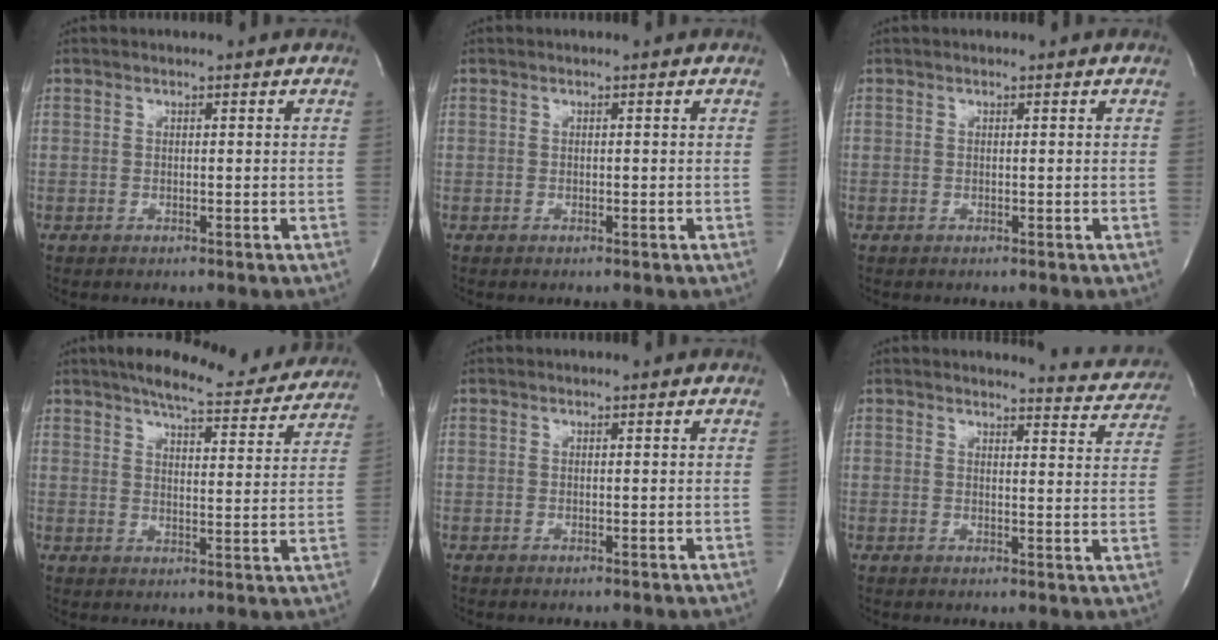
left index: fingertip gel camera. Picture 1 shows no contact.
{"total": 0.0}
{"total": 0.9, "force": [0.8, 0.2, 0.3], "torque": [-0.009, 0.017, 0.011]}
{"total": 14.8, "force": [13.6, 2.8, 5.2], "torque": [-0.066, -0.011, 0.165]}
{"total": 0.0}
{"total": 7.9, "force": [7.9, 0.8, 0.1], "torque": [0.009, -0.042, 0.071]}